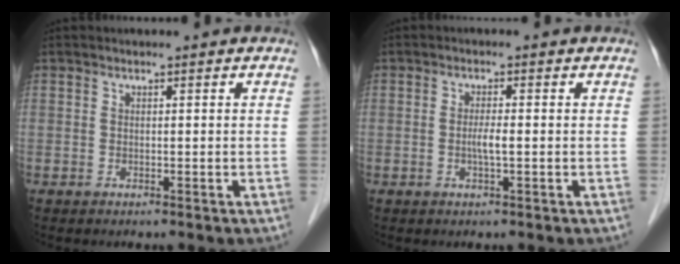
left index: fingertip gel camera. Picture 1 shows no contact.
{"total": 2.1, "force": [-0.3, 0.1, 2.1], "torque": [-0.041, -0.001, -0.006]}